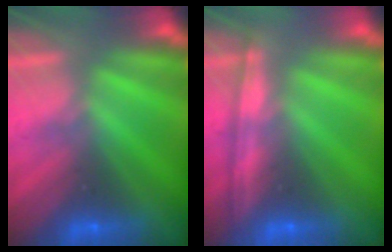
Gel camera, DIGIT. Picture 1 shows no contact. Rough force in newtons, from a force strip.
{"total": 1.2}